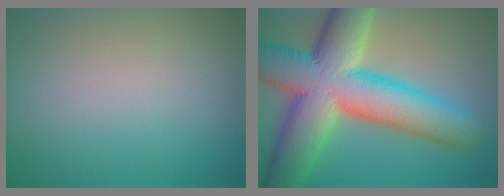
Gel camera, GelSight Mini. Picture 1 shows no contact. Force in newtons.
{"total": 14.7, "press": 14.7, "slide": 0.4}